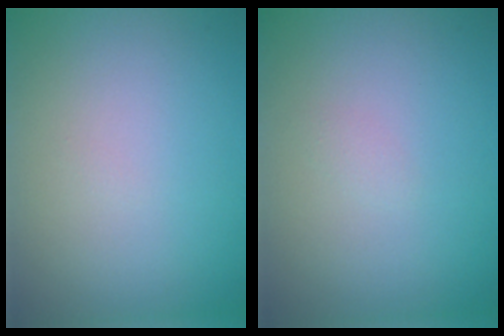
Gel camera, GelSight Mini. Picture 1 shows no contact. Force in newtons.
{"total": 0.6, "press": 0.6, "slide": 0.1}